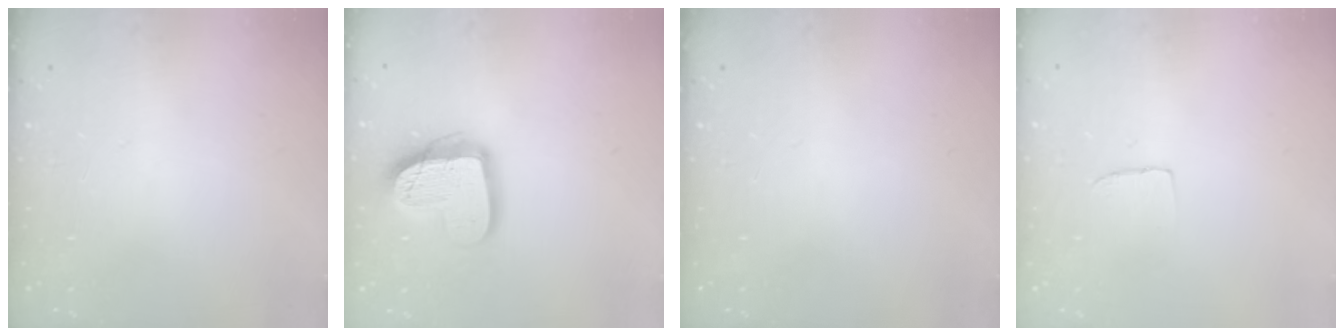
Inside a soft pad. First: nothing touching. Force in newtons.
{"total": 15.9, "press": 15.8, "slide": 1.4}
{"total": 0.0}
{"total": 2.4, "press": 2.4, "slide": 0.1}